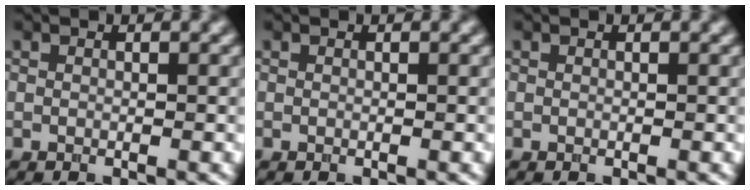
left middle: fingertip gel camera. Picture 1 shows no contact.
{"total": 0.0}
{"total": 0.0}